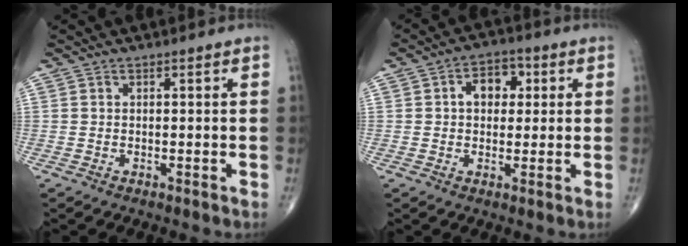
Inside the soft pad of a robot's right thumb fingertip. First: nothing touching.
{"total": 6.5, "force": [1.3, 4.6, 4.4], "torque": [-0.038, 0.011, 0.013]}